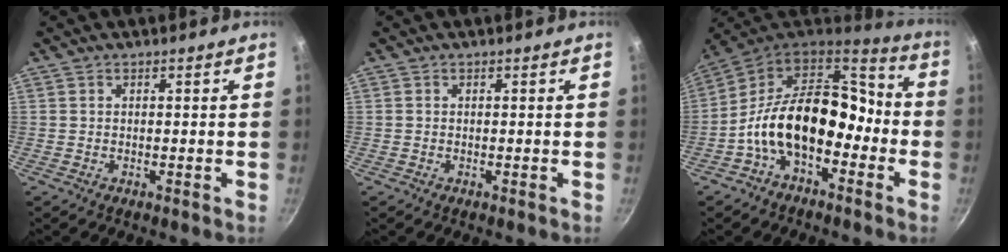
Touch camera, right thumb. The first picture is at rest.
{"total": 0.0}
{"total": 18.4, "force": [-4.7, 11.5, 13.6], "torque": [-0.196, 0.068, -0.102]}